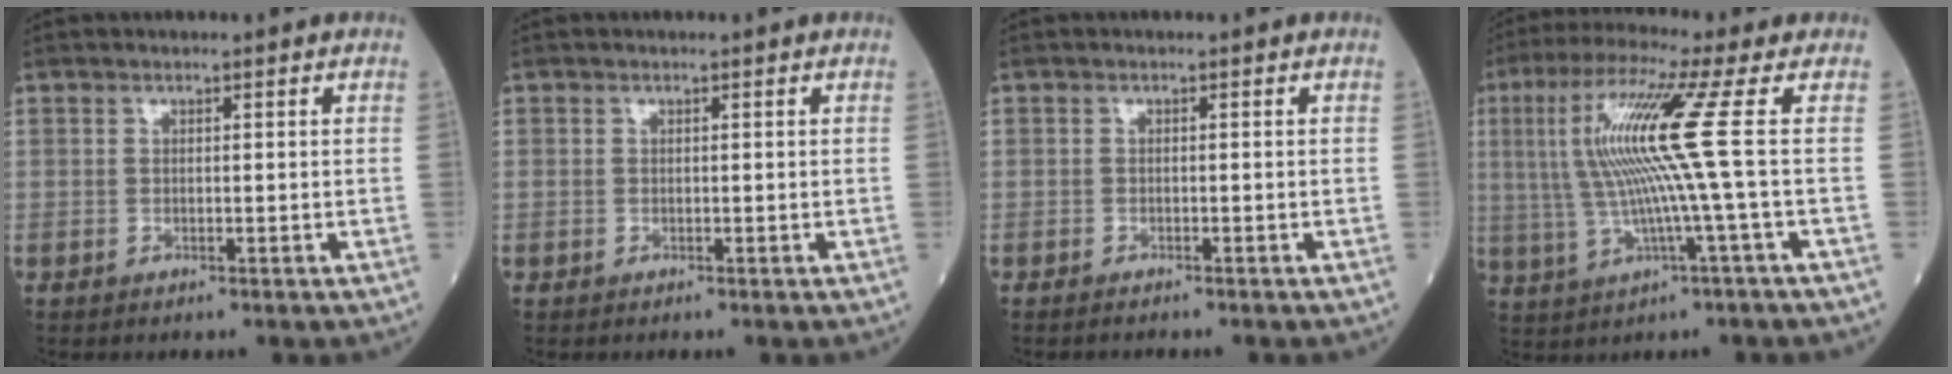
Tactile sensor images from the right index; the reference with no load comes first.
{"total": 0.0}
{"total": 1.1, "force": [-1.0, 0.1, 0.2], "torque": [-0.007, -0.001, -0.016]}
{"total": 11.6, "force": [1.5, -1.7, 11.4], "torque": [-0.231, 0.015, 0.026]}